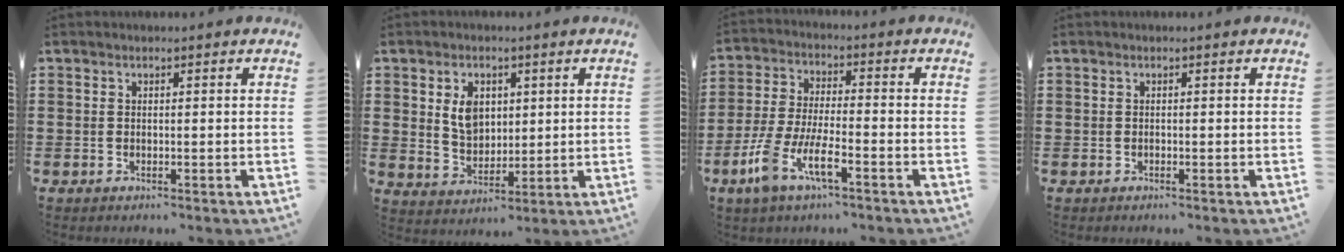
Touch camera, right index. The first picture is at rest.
{"total": 5.7, "force": [1.7, 4.1, 3.6], "torque": [-0.077, 0.012, 0.026]}
{"total": 8.1, "force": [-4.4, 2.1, 6.5], "torque": [-0.160, -0.014, -0.087]}
{"total": 0.0}